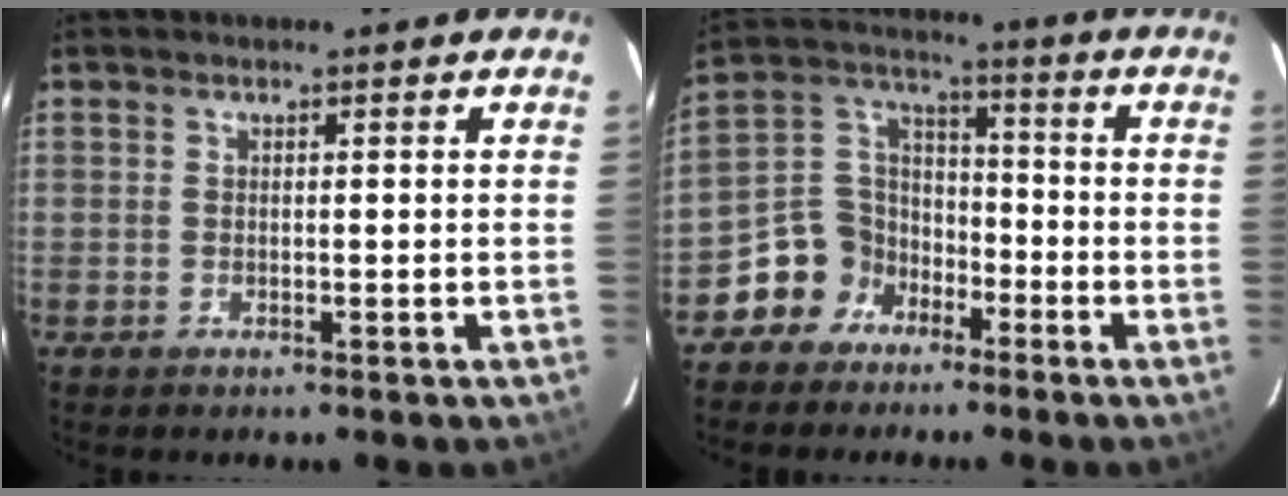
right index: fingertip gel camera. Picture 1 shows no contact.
{"total": 9.4, "force": [-5.8, 7.3, 1.1], "torque": [-0.034, 0.051, -0.113]}